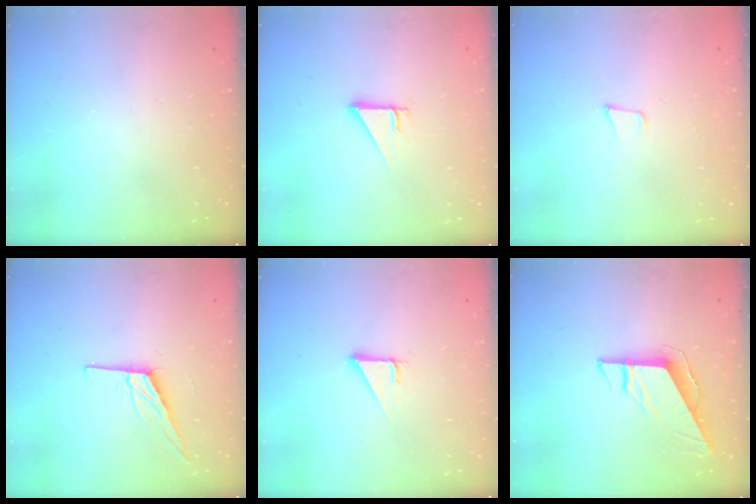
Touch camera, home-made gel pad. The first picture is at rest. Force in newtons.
{"total": 2.7, "press": 2.7, "slide": 0.1}
{"total": 3.6, "press": 2.4, "slide": 2.6}
{"total": 10.8, "press": 10.4, "slide": 2.7}
{"total": 2.9, "press": 2.9, "slide": 0.1}
{"total": 9.0, "press": 9.0, "slide": 0.4}